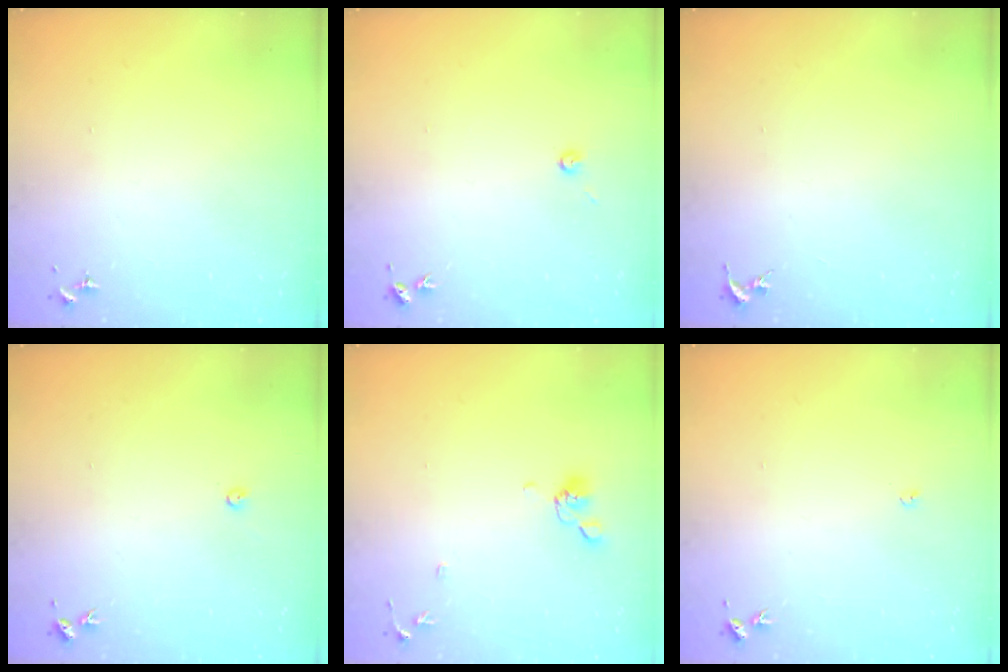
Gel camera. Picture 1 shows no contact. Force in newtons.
{"total": 3.0, "press": 3.0, "slide": 0.3}
{"total": 0.0}
{"total": 2.2, "press": 2.2, "slide": 0.3}
{"total": 8.3, "press": 8.2, "slide": 1.6}
{"total": 2.7, "press": 2.7, "slide": 0.5}